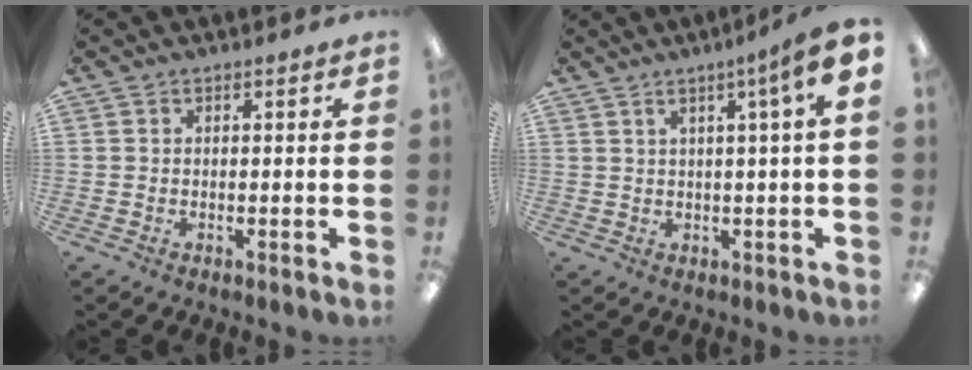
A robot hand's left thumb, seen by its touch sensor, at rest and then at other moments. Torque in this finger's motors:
{"motor_torque": [1.06, 1.23, 0.02, -0.05, 0.15]}